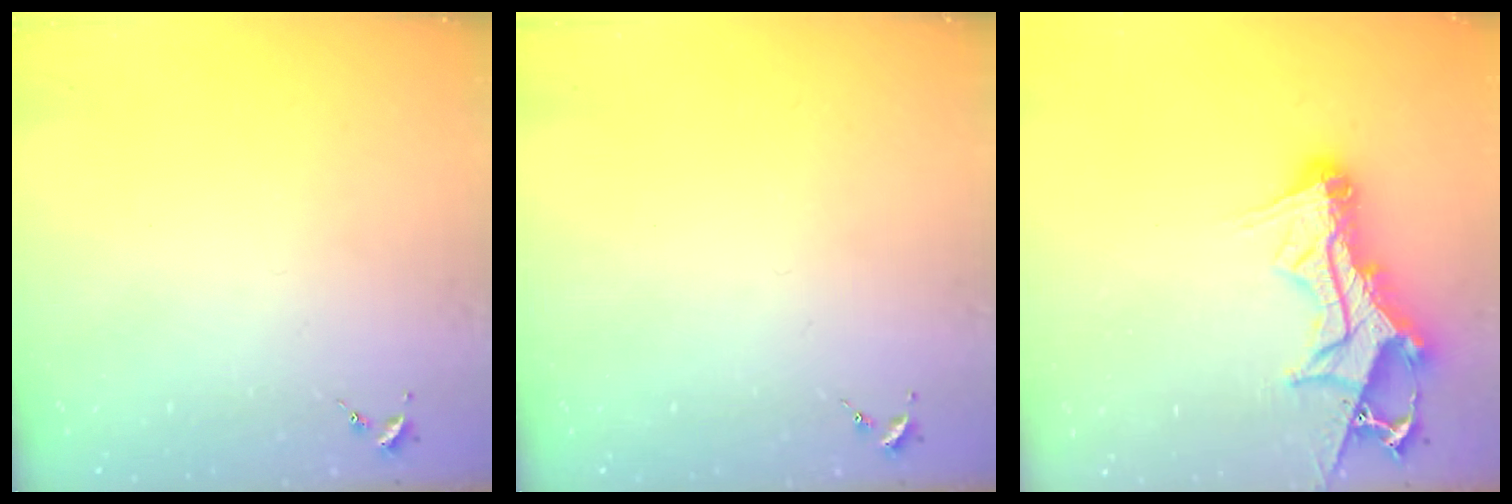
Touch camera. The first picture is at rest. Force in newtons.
{"total": 0.0}
{"total": 14.6, "press": 14.6, "slide": 1.4}